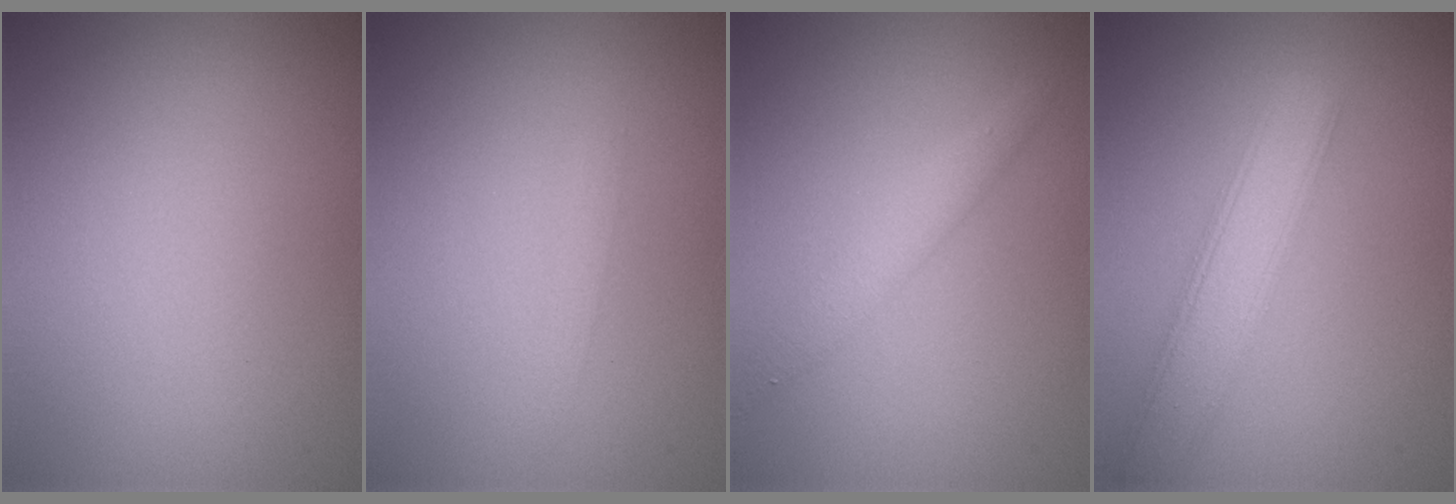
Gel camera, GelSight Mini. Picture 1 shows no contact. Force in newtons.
{"total": 0.7, "press": 0.7, "slide": 0.1}
{"total": 2.2, "press": 2.2, "slide": 0.0}
{"total": 4.7, "press": 4.7, "slide": 0.3}